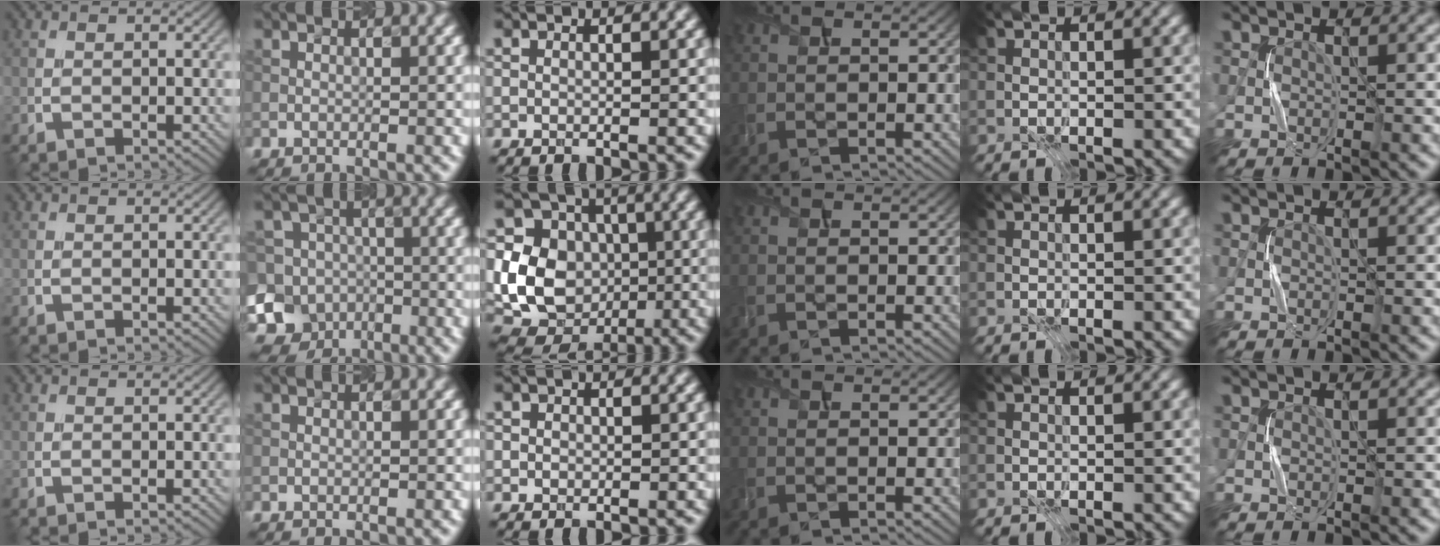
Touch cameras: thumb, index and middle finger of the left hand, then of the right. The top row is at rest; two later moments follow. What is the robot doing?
{"motion": "press", "object": "stapler"}